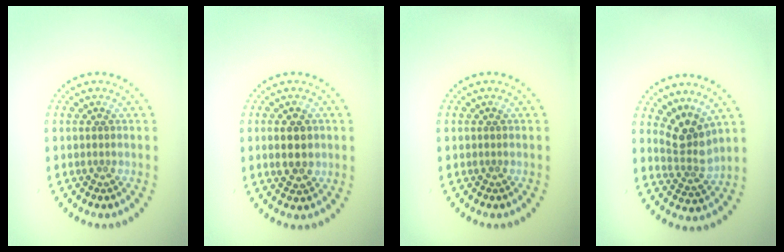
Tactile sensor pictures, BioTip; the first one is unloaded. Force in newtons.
{"total": 2.8, "press": 2.8, "slide": 0.3}
{"total": 0.0}
{"total": 3.2, "press": 2.3, "slide": 2.3}